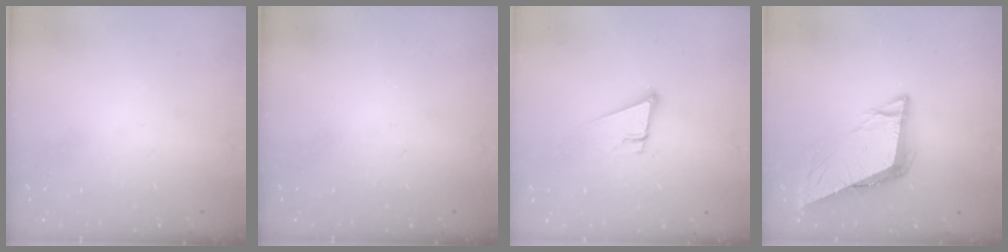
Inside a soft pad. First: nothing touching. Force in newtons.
{"total": 0.0}
{"total": 8.4, "press": 8.0, "slide": 2.5}
{"total": 9.6, "press": 9.3, "slide": 2.5}